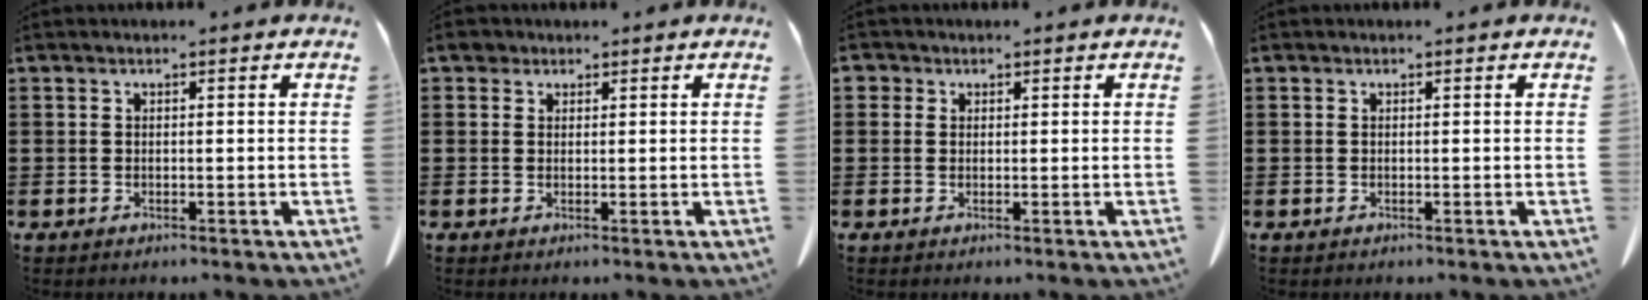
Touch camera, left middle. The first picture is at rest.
{"total": 2.0, "force": [1.5, 1.2, 0.5], "torque": [-0.017, 0.008, 0.028]}
{"total": 1.3, "force": [0.6, 1.1, 0.2], "torque": [-0.009, 0.006, 0.011]}
{"total": 0.0}